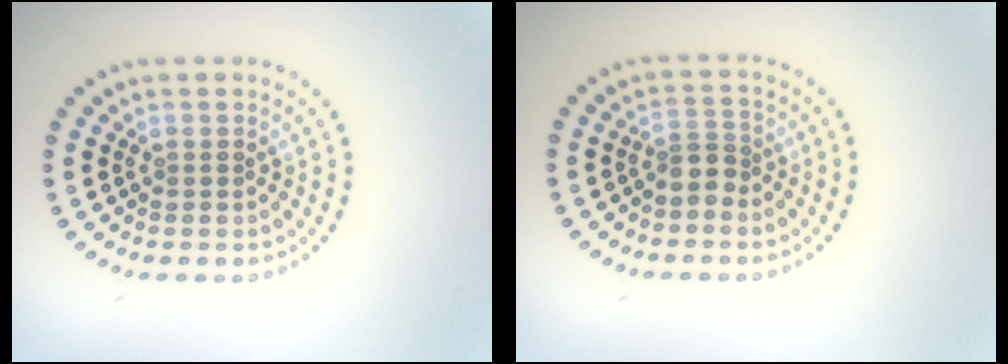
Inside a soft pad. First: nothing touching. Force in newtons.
{"total": 1.9, "press": 1.4, "slide": 1.3}